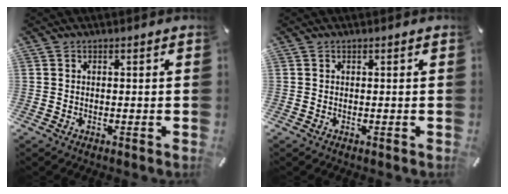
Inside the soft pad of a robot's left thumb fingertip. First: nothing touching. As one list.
[{"total": 0.0}]